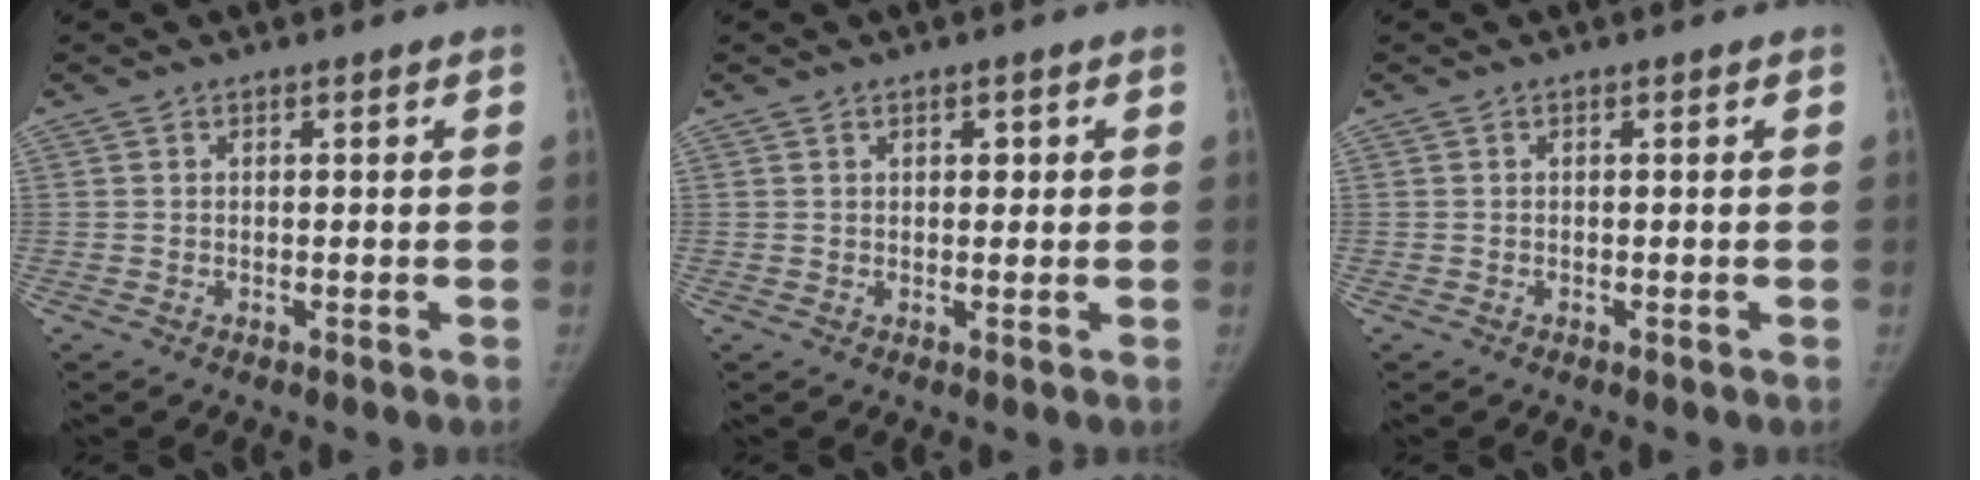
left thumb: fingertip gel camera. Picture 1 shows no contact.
{"total": 1.5, "force": [0.6, 1.0, 0.9], "torque": [-0.006, 0.000, 0.008]}
{"total": 0.0}